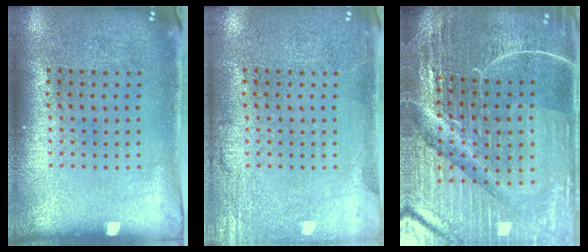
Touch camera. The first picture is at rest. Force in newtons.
{"total": 2.6, "press": 2.6, "slide": 0.3}
{"total": 5.8, "press": 5.3, "slide": 2.4}